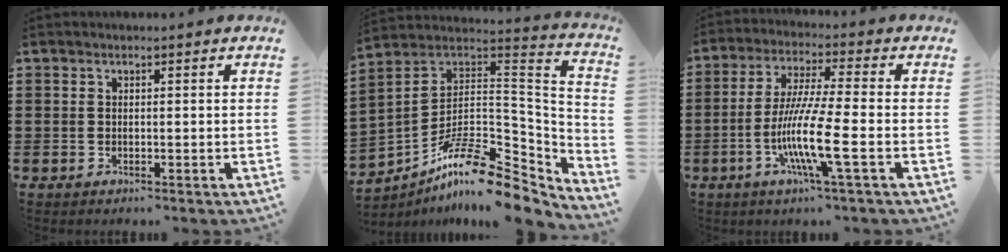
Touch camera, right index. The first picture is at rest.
{"total": 13.2, "force": [-9.7, 4.1, 8.0], "torque": [-0.121, 0.015, -0.179]}
{"total": 11.0, "force": [-3.7, 0.4, 10.4], "torque": [-0.215, -0.016, -0.078]}